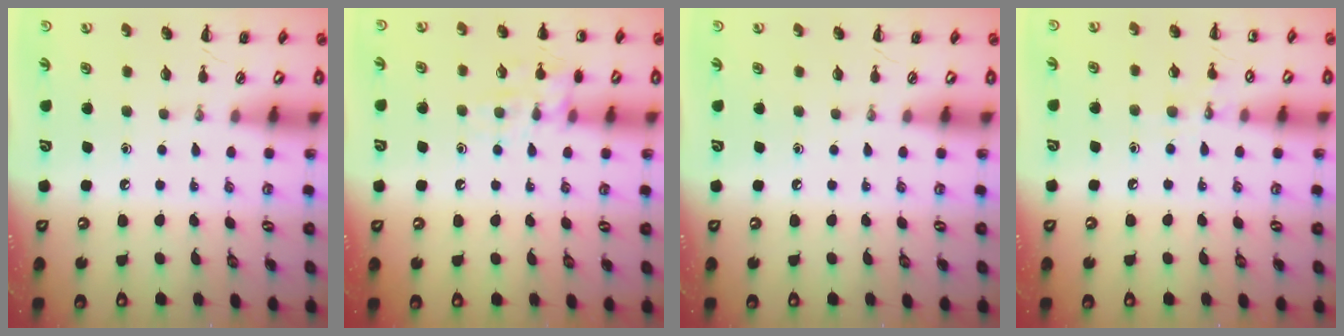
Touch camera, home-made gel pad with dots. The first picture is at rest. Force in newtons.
{"total": 10.5, "press": 10.5, "slide": 0.6}
{"total": 0.0}
{"total": 6.7, "press": 6.5, "slide": 1.7}